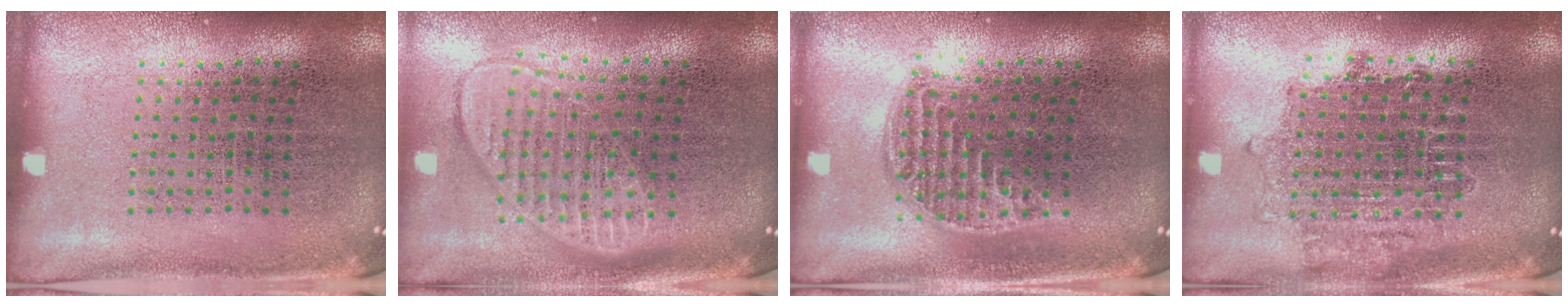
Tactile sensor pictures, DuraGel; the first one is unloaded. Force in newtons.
{"total": 1.8, "press": 1.5, "slide": 1.0}
{"total": 1.2, "press": 1.1, "slide": 0.5}
{"total": 1.6, "press": 1.3, "slide": 0.9}